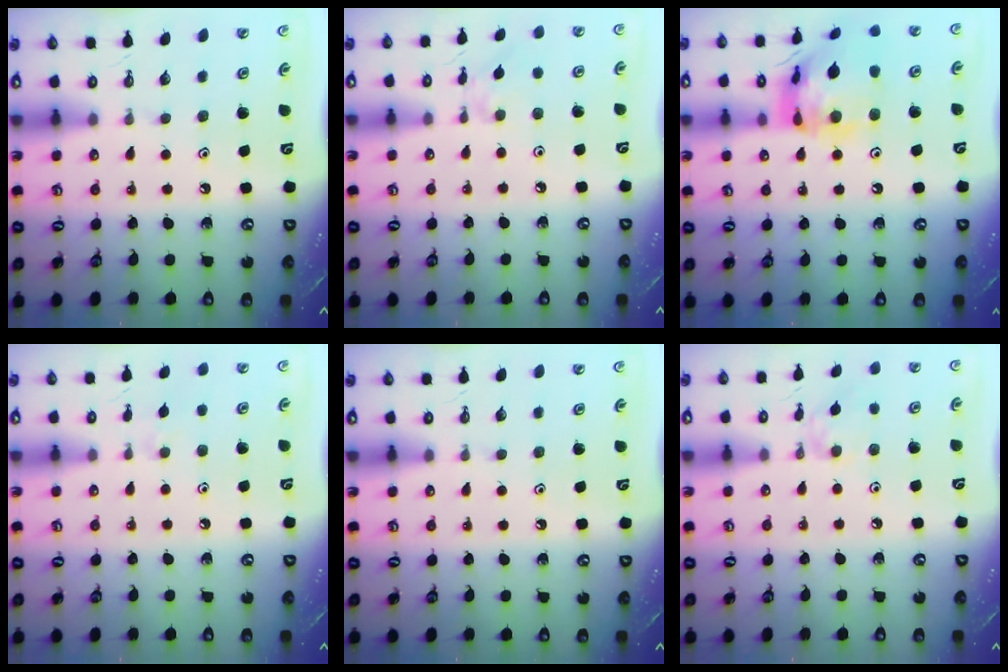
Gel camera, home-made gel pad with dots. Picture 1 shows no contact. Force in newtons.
{"total": 1.1, "press": 1.0, "slide": 0.2}
{"total": 17.0, "press": 16.9, "slide": 1.9}
{"total": 2.8, "press": 2.7, "slide": 0.5}
{"total": 0.0}
{"total": 5.9, "press": 5.9, "slide": 0.7}